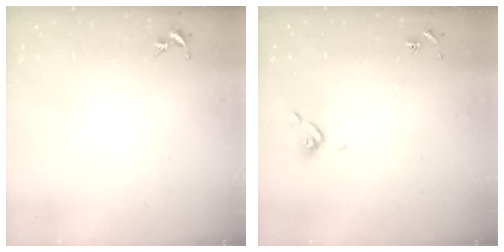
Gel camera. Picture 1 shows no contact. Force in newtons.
{"total": 5.8, "press": 5.6, "slide": 1.7}